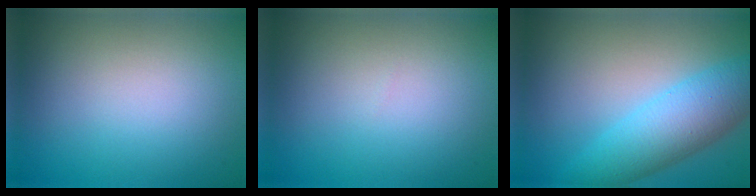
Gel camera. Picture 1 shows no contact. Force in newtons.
{"total": 0.0}
{"total": 6.1, "press": 6.1, "slide": 0.1}